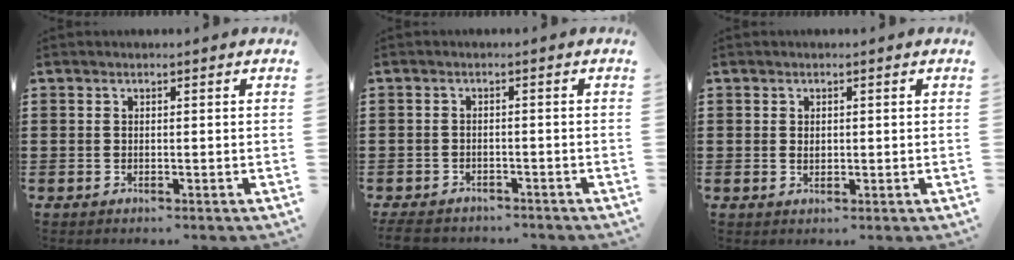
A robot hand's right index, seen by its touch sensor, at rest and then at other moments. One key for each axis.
{"total": 2.6, "fx": -2.4, "fy": 0.5, "fz": 0.5, "tx": -0.020, "ty": -0.002, "tz": -0.054}
{"total": 0.9, "fx": 0.3, "fy": 0.7, "fz": 0.5, "tx": -0.012, "ty": 0.006, "tz": 0.006}